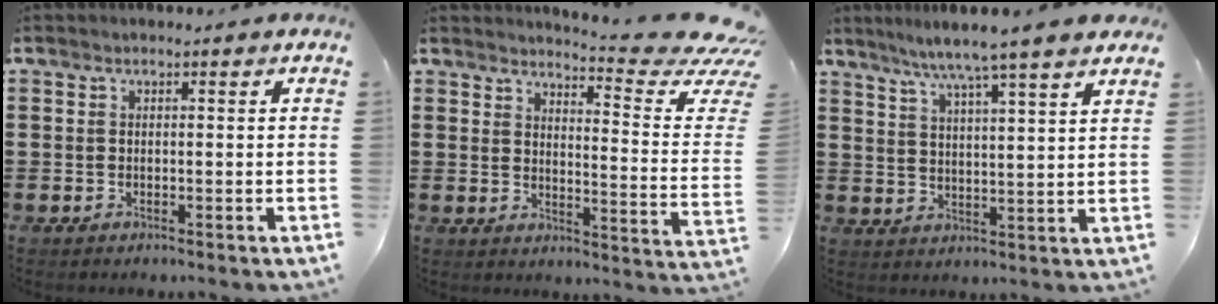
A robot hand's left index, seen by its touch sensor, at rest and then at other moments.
{"total": 6.6, "force": [5.6, -0.2, 3.4], "torque": [-0.052, -0.060, 0.086]}
{"total": 6.2, "force": [5.1, -1.1, 3.2], "torque": [-0.080, -0.026, 0.085]}